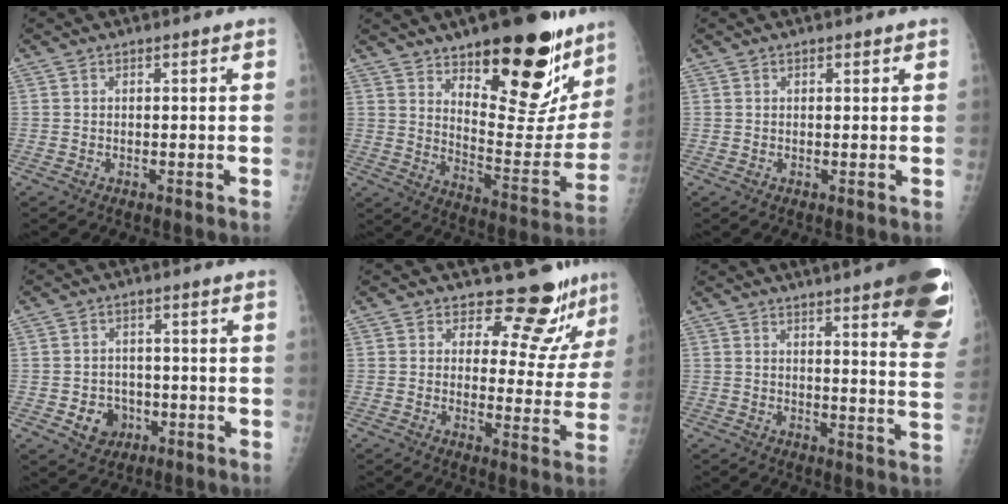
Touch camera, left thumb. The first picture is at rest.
{"total": 25.6, "force": [16.1, 9.8, 17.3], "torque": [-0.188, -0.094, 0.236]}
{"total": 0.7, "force": [0.4, 0.4, 0.3], "torque": [-0.002, -0.002, 0.004]}
{"total": 5.6, "force": [-1.8, 4.7, 2.2], "torque": [-0.012, 0.011, -0.023]}
{"total": 10.6, "force": [9.6, 3.7, 2.4], "torque": [0.008, -0.081, 0.110]}
{"total": 22.0, "force": [14.2, 3.7, 16.3], "torque": [-0.166, -0.054, 0.162]}